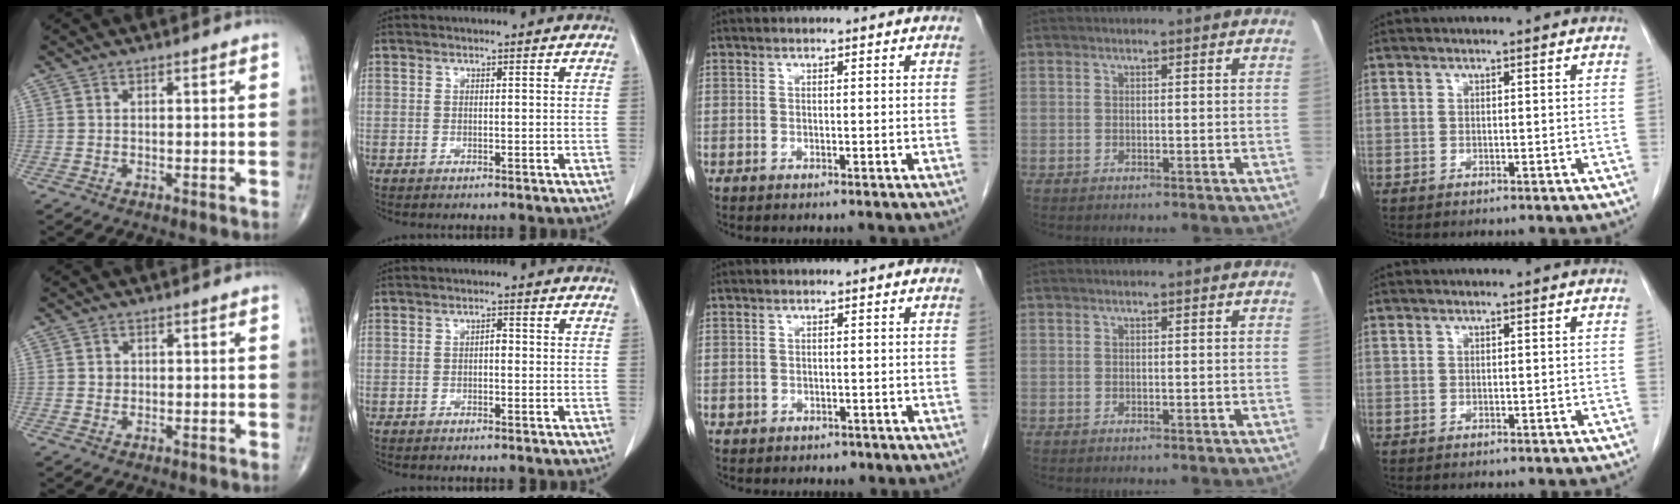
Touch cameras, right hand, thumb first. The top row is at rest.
{"thumb": {"total": 1.2, "force": [0.2, 1.2, 0.4], "torque": [-0.002, 0.002, 0.003]}, "index": {"total": 1.1, "force": [-0.1, 0.5, 0.9], "torque": [-0.012, 0.005, -0.004]}, "middle": {"total": 1.4, "force": [-0.6, 1.2, 0.4], "torque": [-0.006, 0.004, -0.003]}}